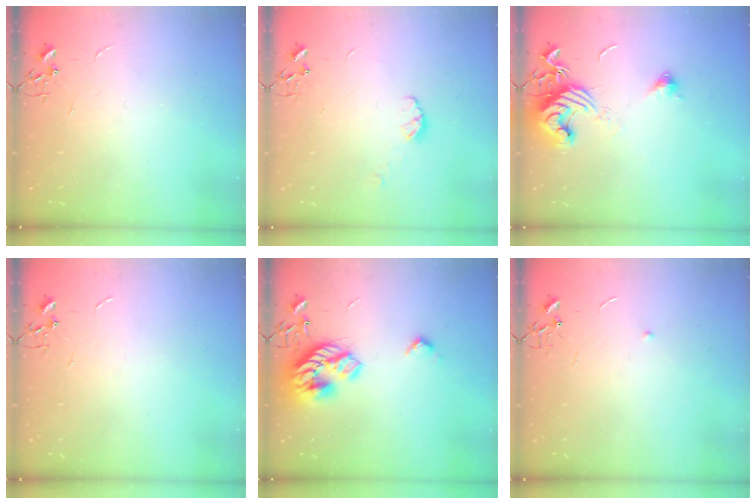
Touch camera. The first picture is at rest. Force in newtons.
{"total": 3.5, "press": 3.4, "slide": 0.5}
{"total": 12.3, "press": 12.2, "slide": 1.5}
{"total": 0.0}
{"total": 19.2, "press": 19.2, "slide": 0.6}
{"total": 3.7, "press": 3.6, "slide": 0.6}